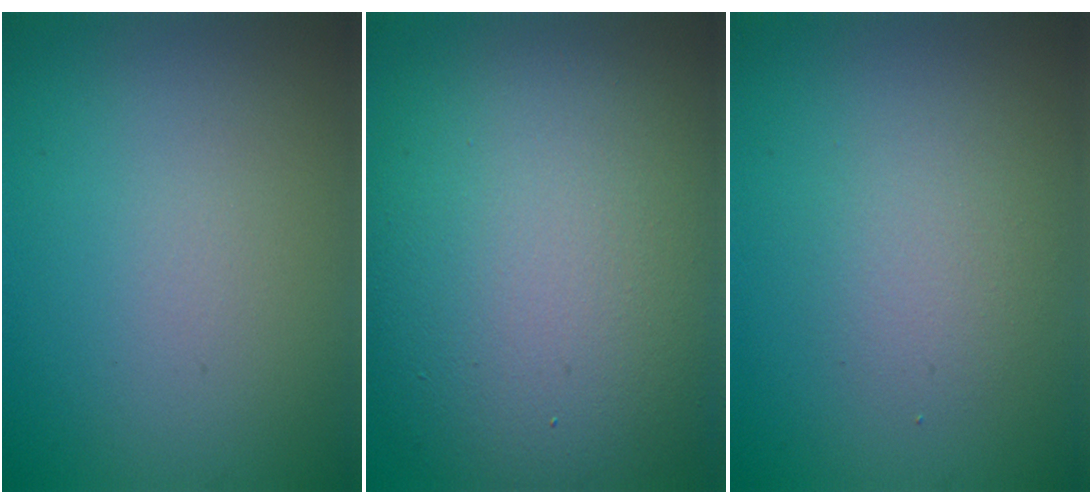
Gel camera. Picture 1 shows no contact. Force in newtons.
{"total": 14.5, "press": 14.5, "slide": 0.8}
{"total": 2.1, "press": 2.1, "slide": 0.2}